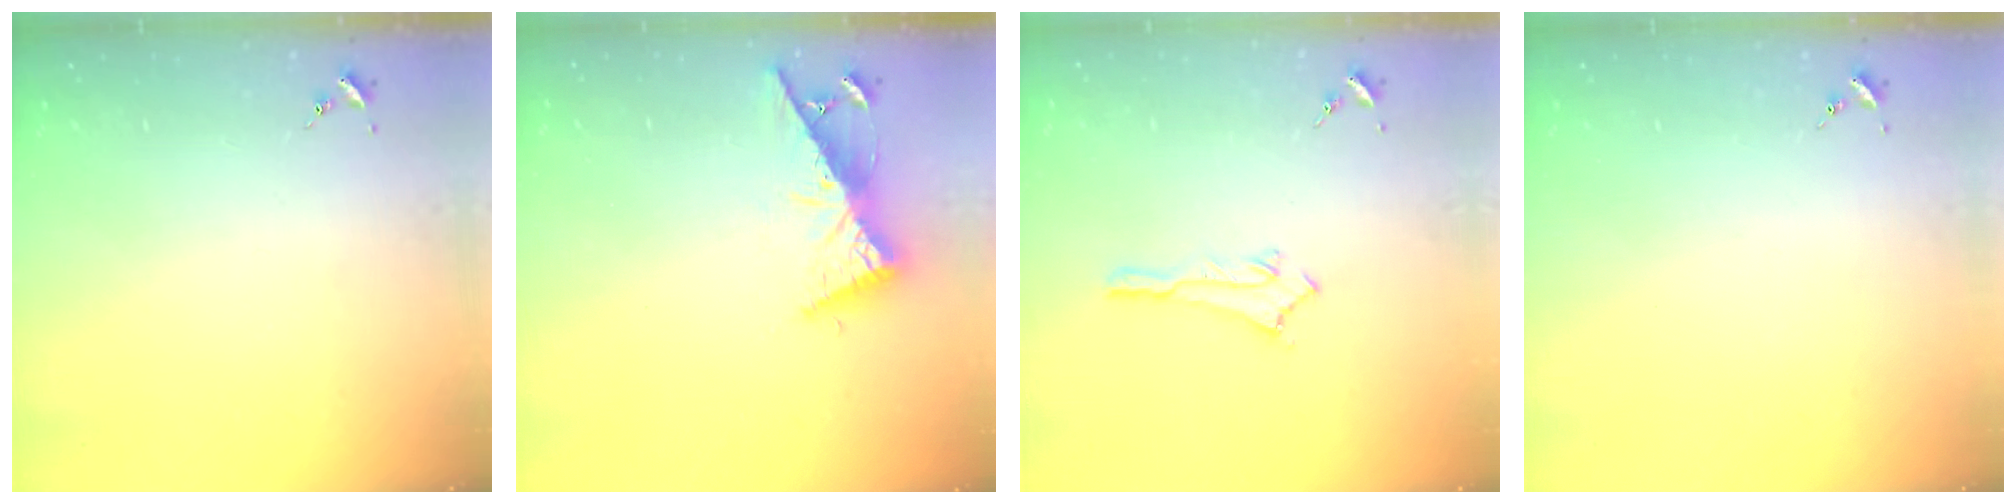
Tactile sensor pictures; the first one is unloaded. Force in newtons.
{"total": 9.6, "press": 9.6, "slide": 0.2}
{"total": 5.3, "press": 5.3, "slide": 0.4}
{"total": 0.0}